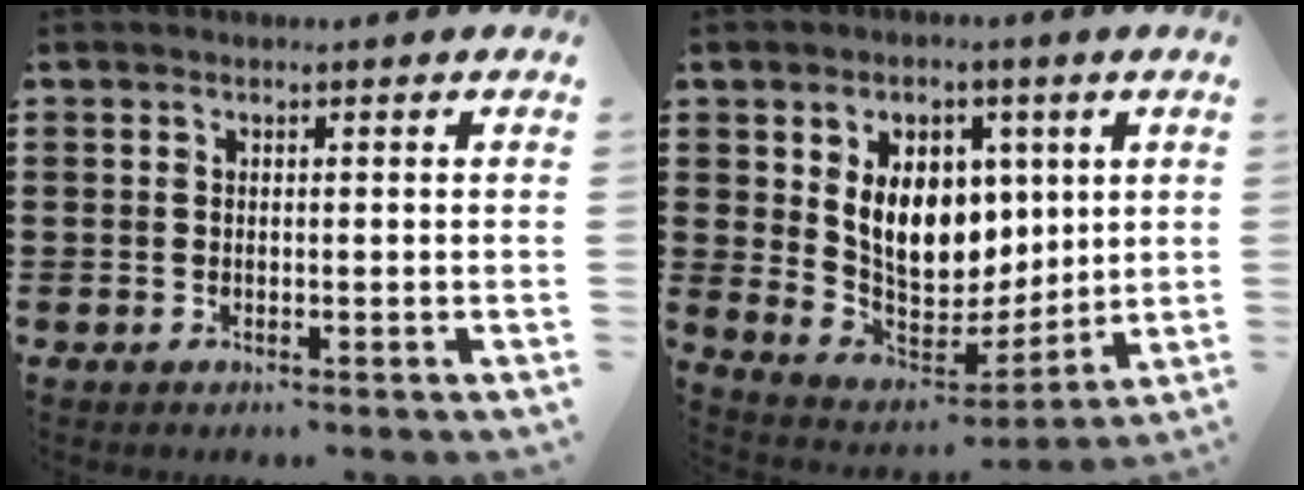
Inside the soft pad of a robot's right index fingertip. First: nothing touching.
{"total": 10.1, "force": [2.7, 7.7, 6.0], "torque": [-0.117, -0.002, 0.050]}